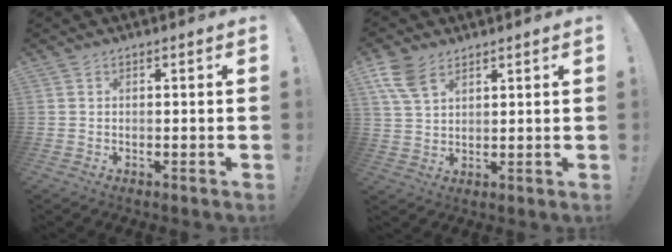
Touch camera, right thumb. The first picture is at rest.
{"total": 8.0, "force": [4.7, 4.4, 4.7], "torque": [-0.083, -0.011, 0.093]}